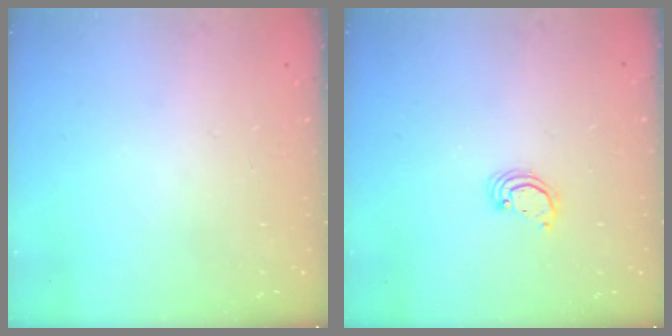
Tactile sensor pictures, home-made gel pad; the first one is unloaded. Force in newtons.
{"total": 2.3, "press": 2.3, "slide": 0.3}